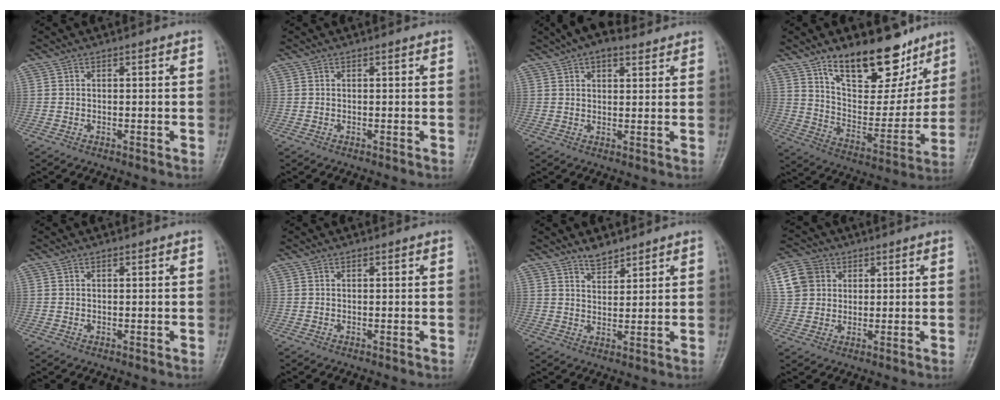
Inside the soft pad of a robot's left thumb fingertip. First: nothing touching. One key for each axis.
{"total": 0.0}
{"total": 7.7, "fx": 5.2, "fy": 3.6, "fz": 4.3, "tx": -0.055, "ty": 0.003, "tz": 0.085}
{"total": 19.5, "fx": 12.9, "fy": 9.3, "fz": 11.3, "tx": -0.112, "ty": -0.081, "tz": 0.216}
{"total": 0.5, "fx": 0.3, "fy": 0.2, "fz": 0.4, "tx": -0.002, "ty": 0.000, "tz": 0.004}
{"total": 0.0}
{"total": 3.6, "fx": 3.2, "fy": 1.3, "fz": 1.1, "tx": -0.004, "ty": -0.025, "tz": 0.057}
{"total": 7.6, "fx": 2.5, "fy": 6.5, "fz": 3.0, "tx": -0.038, "ty": 0.002, "tz": 0.047}